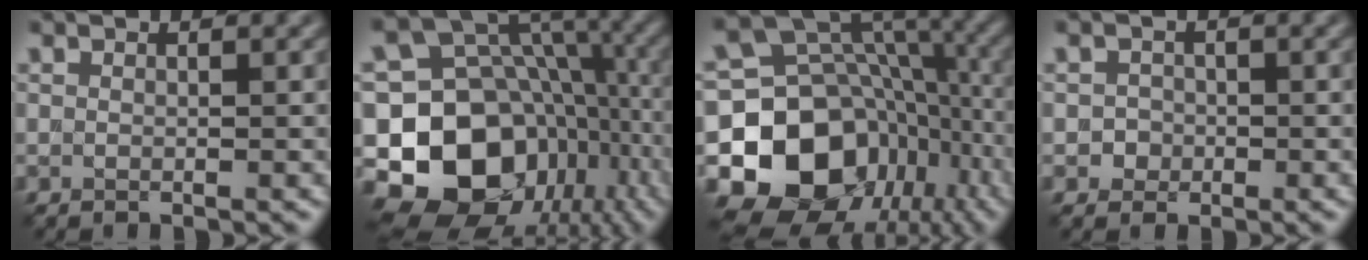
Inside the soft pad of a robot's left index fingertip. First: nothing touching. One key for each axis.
{"total": 17.1, "fx": -5.2, "fy": 13.3, "fz": 9.3, "tx": -0.168, "ty": 0.000, "tz": -0.087}
{"total": 16.4, "fx": -5.0, "fy": 12.6, "fz": 9.1, "tx": -0.176, "ty": -0.010, "tz": -0.082}
{"total": 1.3, "fx": -0.3, "fy": 1.3, "fz": 0.2, "tx": 0.012, "ty": 0.000, "tz": -0.009}